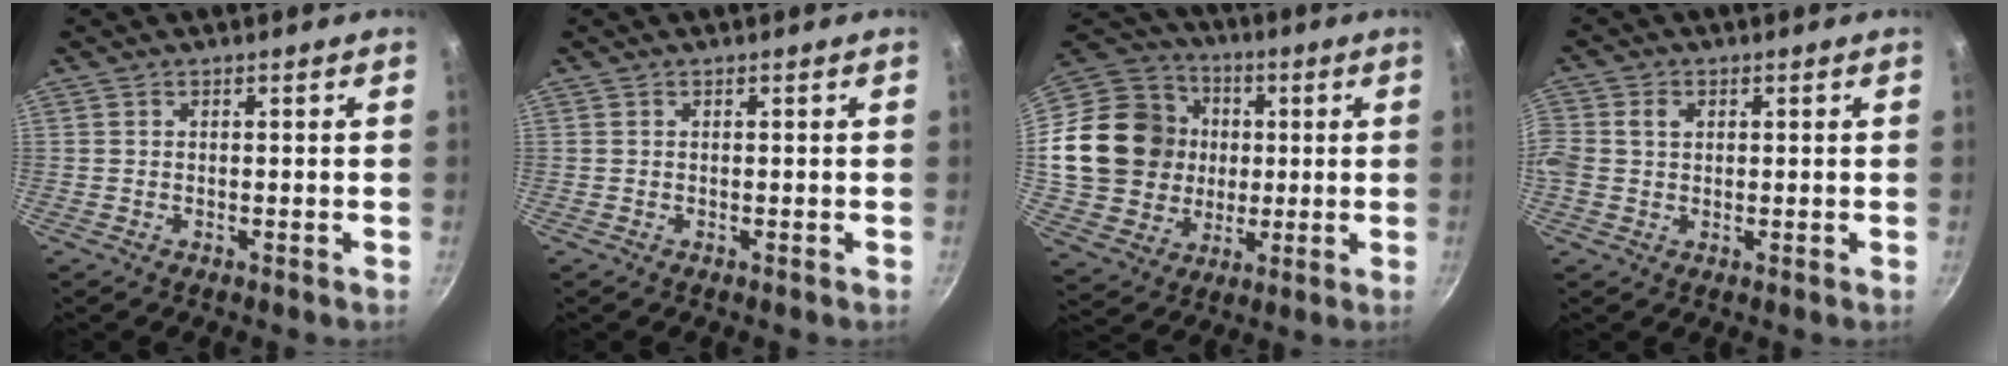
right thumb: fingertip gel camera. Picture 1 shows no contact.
{"total": 0.0}
{"total": 23.0, "force": [1.5, 19.9, 11.5], "torque": [-0.205, 0.024, 0.036]}
{"total": 4.8, "force": [0.7, 3.8, 2.8], "torque": [-0.058, 0.010, 0.004]}